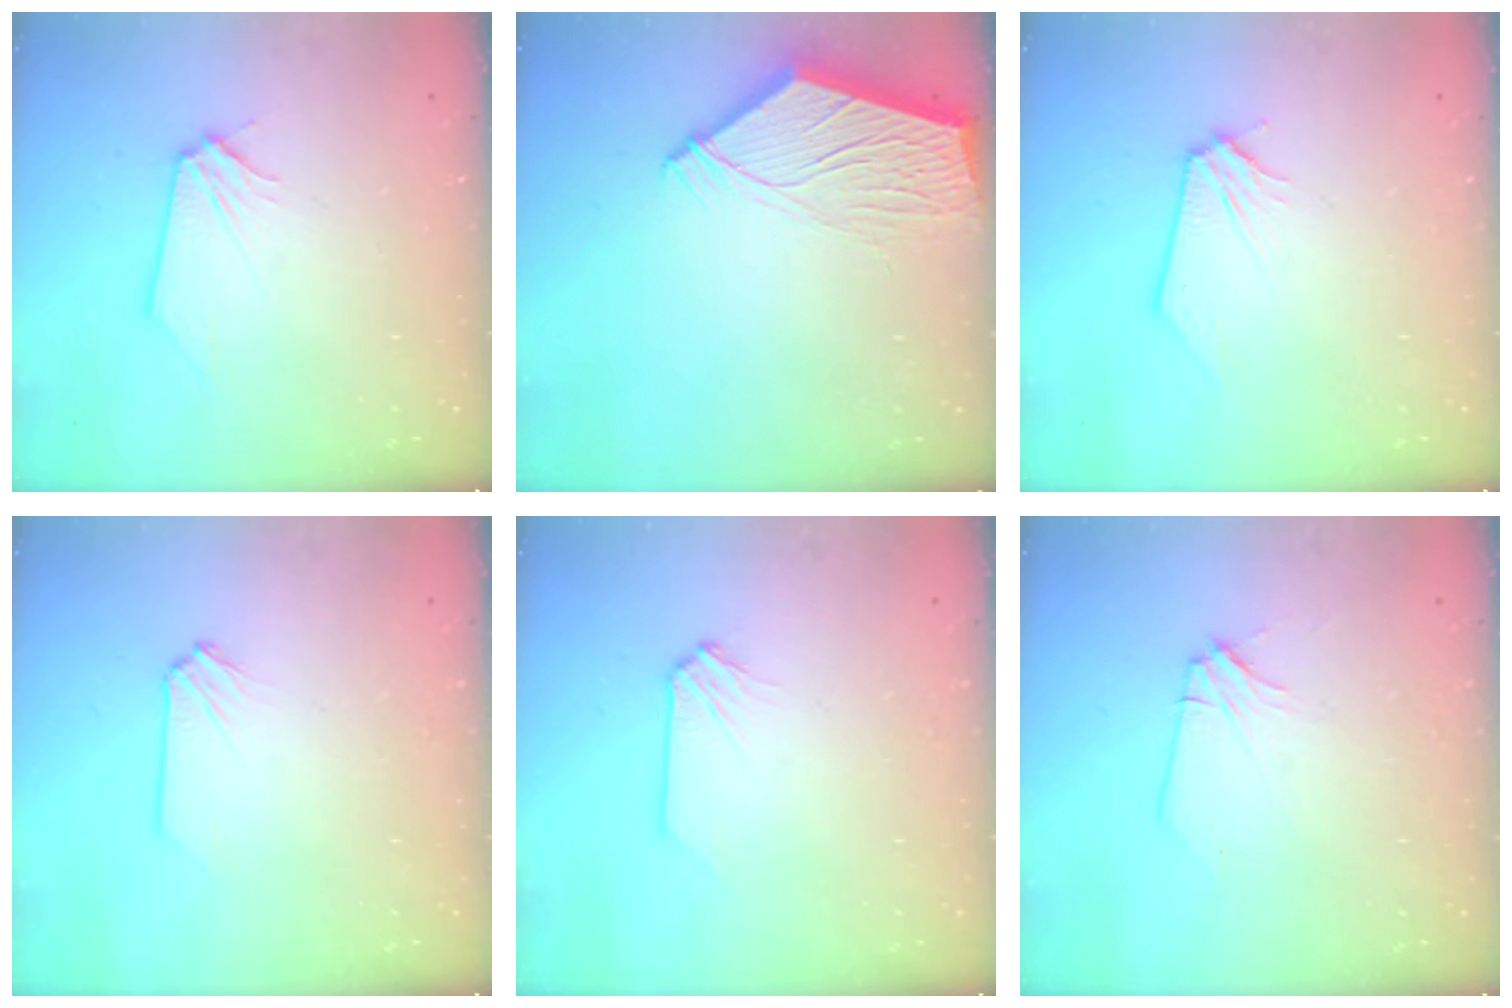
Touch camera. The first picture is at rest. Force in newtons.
{"total": 10.4, "press": 10.3, "slide": 1.4}
{"total": 0.0}
{"total": 0.0}
{"total": 0.5, "press": 0.5, "slide": 0.0}
{"total": 2.2, "press": 2.2, "slide": 0.3}